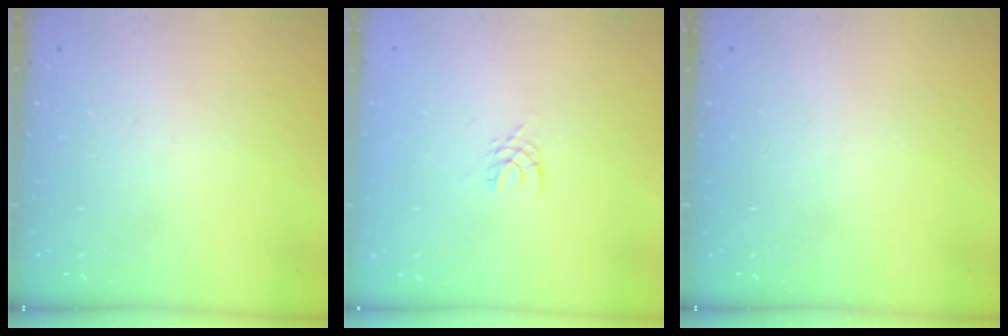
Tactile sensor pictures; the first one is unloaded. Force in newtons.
{"total": 2.5, "press": 2.5, "slide": 0.4}
{"total": 0.0}